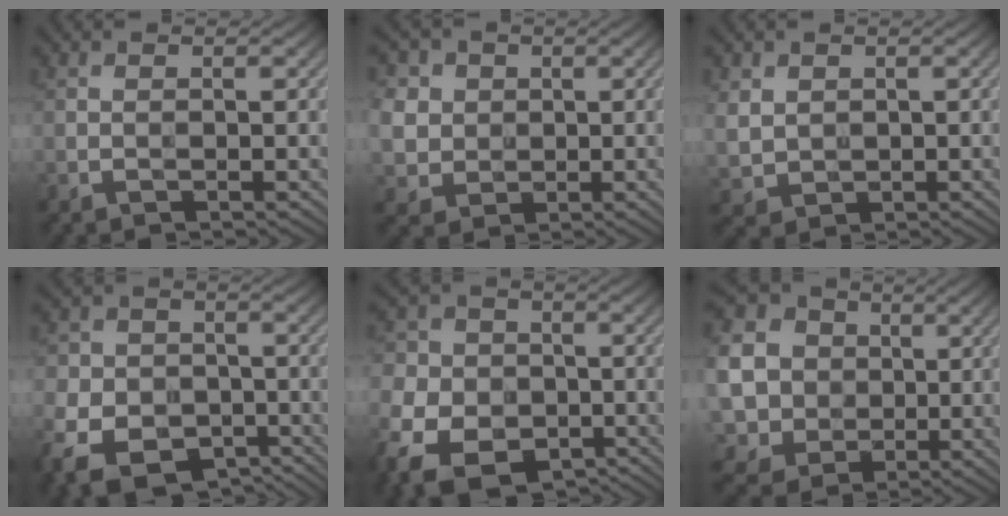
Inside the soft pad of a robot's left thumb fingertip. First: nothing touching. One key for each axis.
{"total": 6.6, "fx": 1.5, "fy": 6.0, "fz": 2.4, "tx": -0.100, "ty": 0.004, "tz": 0.026}
{"total": 3.6, "fx": 1.2, "fy": 3.0, "fz": 1.5, "tx": -0.058, "ty": -0.005, "tz": 0.026}
{"total": 12.7, "fx": -6.9, "fy": 9.1, "fz": 5.6, "tx": -0.138, "ty": -0.050, "tz": -0.119}
{"total": 14.7, "fx": -7.6, "fy": 10.7, "fz": 6.6, "tx": -0.180, "ty": -0.056, "tz": -0.134}
{"total": 17.1, "fx": 1.2, "fy": 16.0, "fz": 6.0, "tx": -0.249, "ty": 0.005, "tz": -0.007}